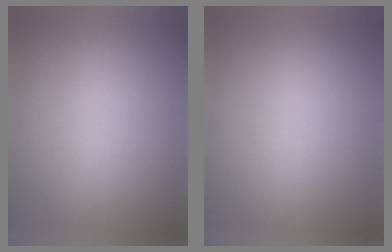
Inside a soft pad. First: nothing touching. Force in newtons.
{"total": 0.0}